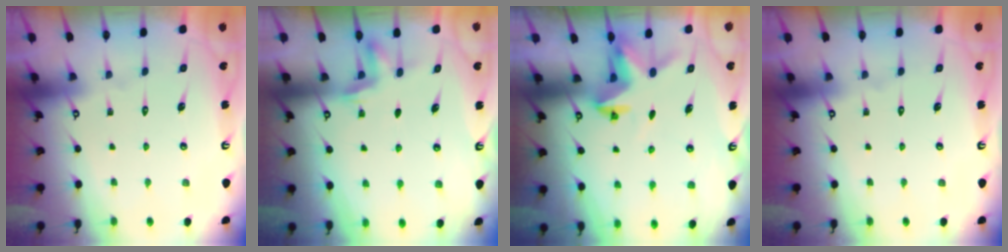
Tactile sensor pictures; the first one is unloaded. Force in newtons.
{"total": 3.0, "press": 2.9, "slide": 0.6}
{"total": 3.4, "press": 3.4, "slide": 0.2}
{"total": 0.0}